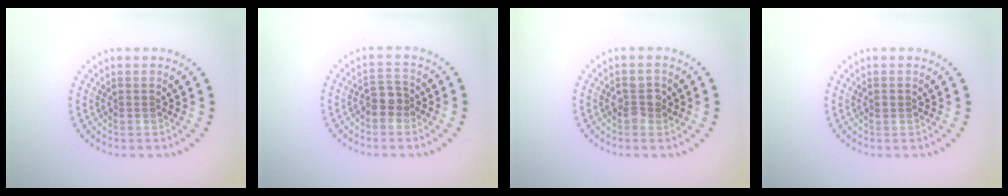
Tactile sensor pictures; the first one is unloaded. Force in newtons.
{"total": 2.0, "press": 1.9, "slide": 0.7}
{"total": 2.0, "press": 1.9, "slide": 0.2}
{"total": 0.5, "press": 0.5, "slide": 0.0}